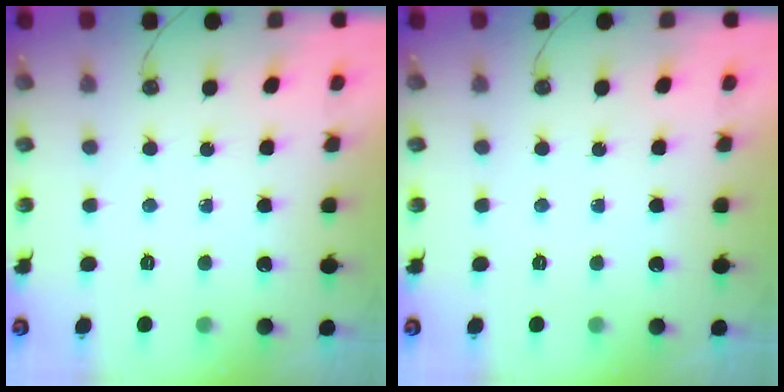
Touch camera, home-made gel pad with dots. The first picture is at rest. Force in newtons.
{"total": 0.0}